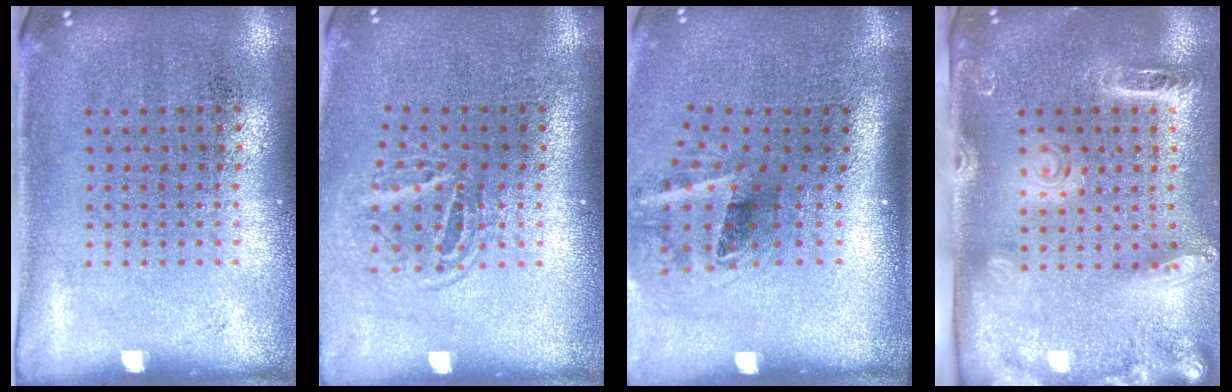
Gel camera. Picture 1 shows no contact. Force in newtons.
{"total": 1.6, "press": 1.0, "slide": 1.3}
{"total": 2.1, "press": 1.3, "slide": 1.6}
{"total": 2.6, "press": 2.0, "slide": 1.6}